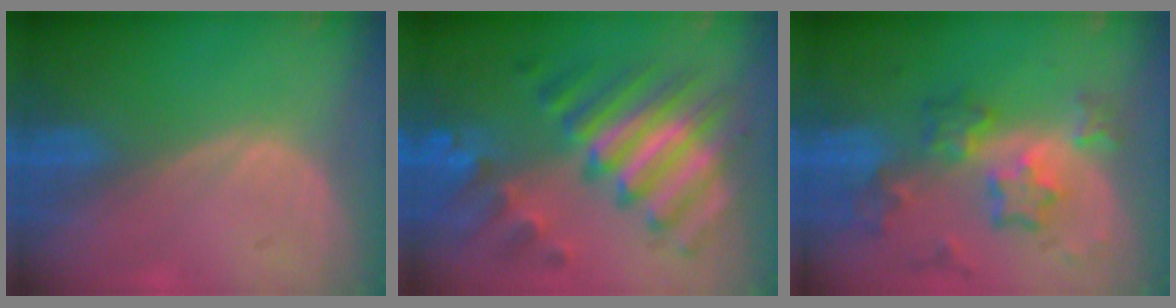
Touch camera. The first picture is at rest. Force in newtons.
{"total": 11.3, "press": 11.3, "slide": 1.0}
{"total": 8.7, "press": 7.6, "slide": 4.2}